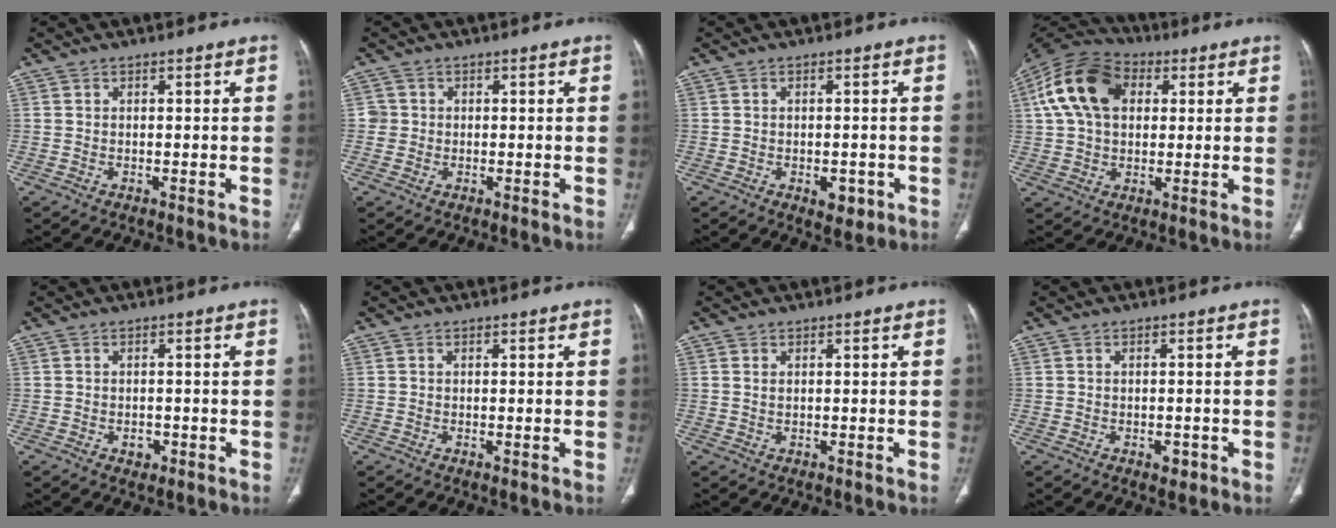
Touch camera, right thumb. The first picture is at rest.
{"total": 2.0, "force": [-0.1, 2.0, 0.2], "torque": [0.010, 0.007, -0.003]}
{"total": 3.6, "force": [-1.3, 2.1, 2.6], "torque": [-0.022, 0.002, -0.008]}
{"total": 15.6, "force": [4.0, 10.6, 10.8], "torque": [-0.194, 0.021, 0.064]}
{"total": 1.7, "force": [-0.7, 1.3, 0.9], "torque": [-0.007, 0.003, -0.004]}
{"total": 0.0}
{"total": 1.1, "force": [0.3, 0.6, 0.8], "torque": [-0.021, 0.002, 0.011]}
{"total": 1.9, "force": [-0.9, 1.2, 1.2], "torque": [-0.009, 0.002, -0.007]}